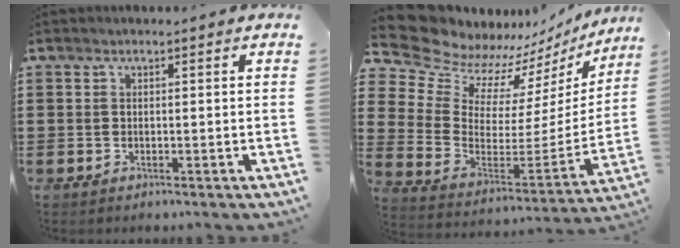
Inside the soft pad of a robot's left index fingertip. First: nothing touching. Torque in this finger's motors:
{"motor_torque": [2.14, 0.00, 0.35, -0.02]}